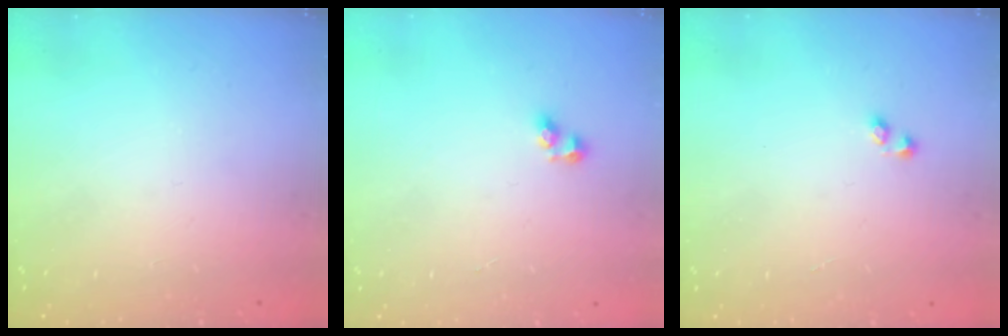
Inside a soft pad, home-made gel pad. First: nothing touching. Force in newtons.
{"total": 2.6, "press": 2.3, "slide": 1.1}
{"total": 1.0, "press": 0.9, "slide": 0.5}